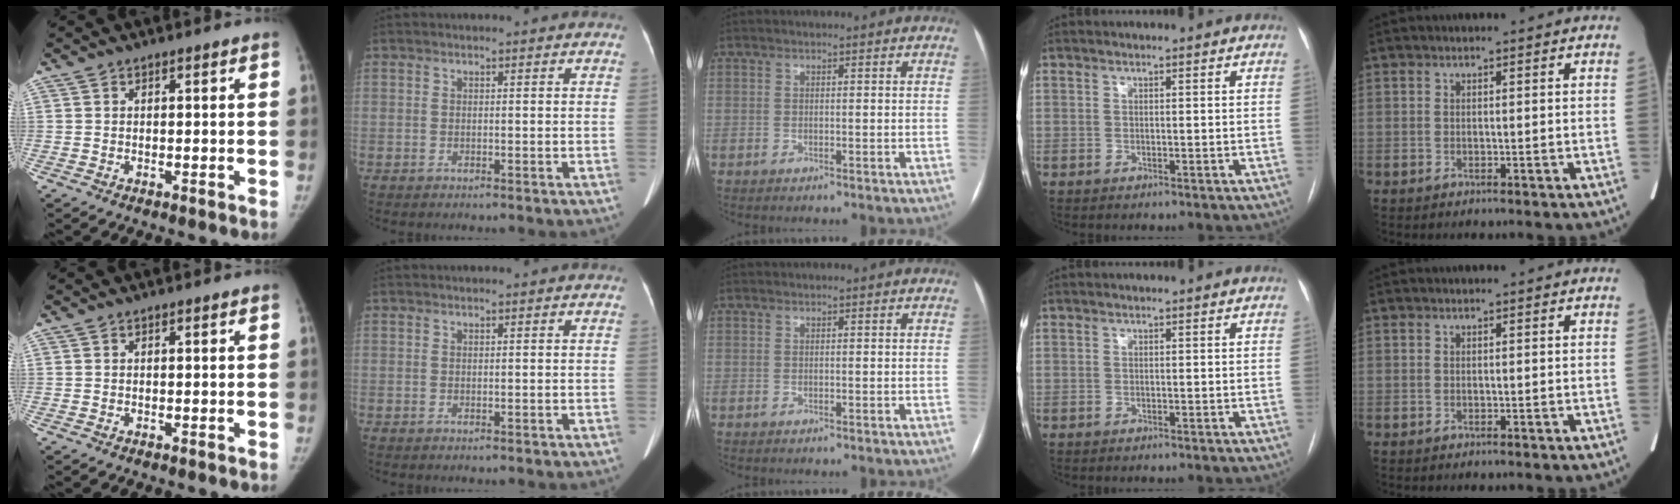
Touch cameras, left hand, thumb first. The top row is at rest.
{}